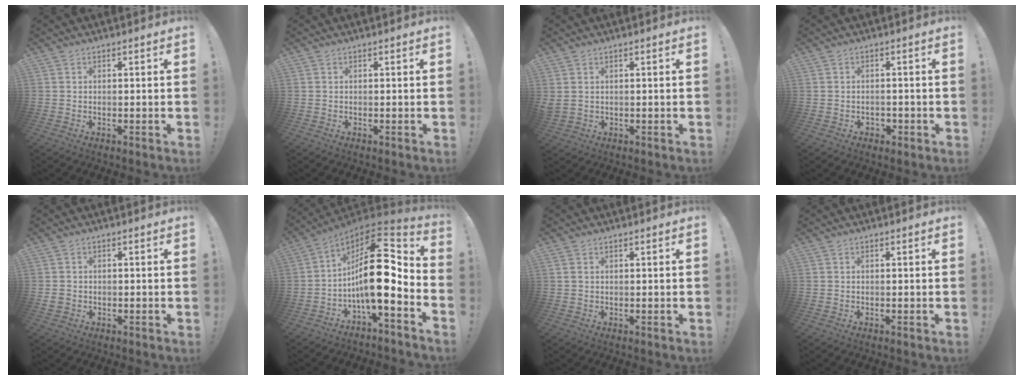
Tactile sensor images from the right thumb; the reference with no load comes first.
{"total": 0.0}
{"total": 2.0, "force": [0.9, 1.2, 1.4], "torque": [-0.029, 0.002, 0.018]}
{"total": 2.0, "force": [-0.8, 1.7, 0.8], "torque": [-0.018, 0.001, -0.014]}
{"total": 1.9, "force": [-0.1, 1.8, 0.6], "torque": [-0.018, 0.006, 0.002]}
{"total": 19.1, "force": [-1.0, 7.2, 17.6], "torque": [-0.300, 0.003, -0.014]}
{"total": 0.9, "force": [0.5, 0.4, 0.6], "torque": [-0.021, 0.005, 0.010]}
{"total": 0.0}